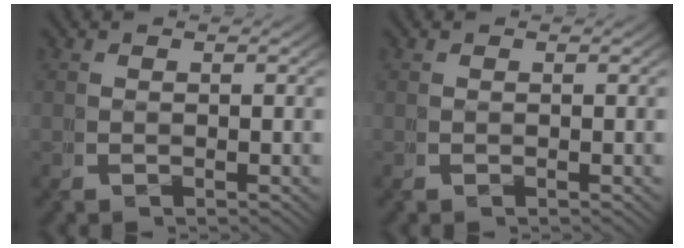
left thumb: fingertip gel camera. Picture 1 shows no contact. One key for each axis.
{"total": 0.0}